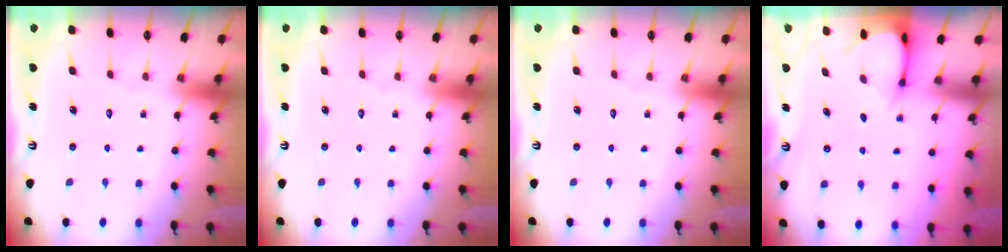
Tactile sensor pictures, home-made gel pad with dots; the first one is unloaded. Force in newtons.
{"total": 0.0}
{"total": 0.0}
{"total": 3.1, "press": 3.1, "slide": 0.2}